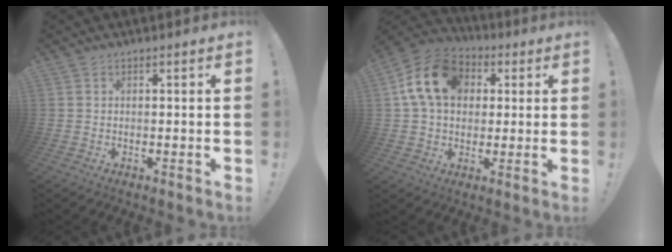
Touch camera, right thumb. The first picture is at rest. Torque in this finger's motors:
{"motor_torque": [1.76, 2.21, 1.38, 0.15, 0.13]}